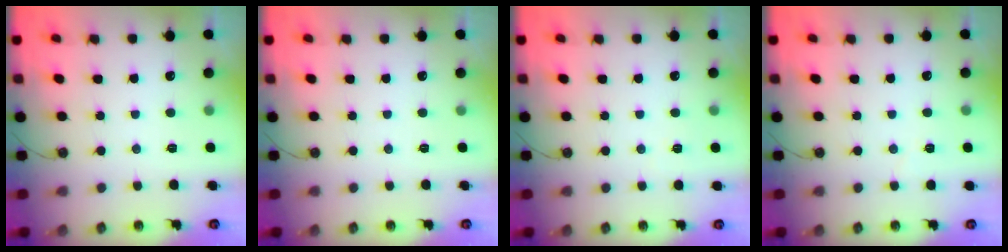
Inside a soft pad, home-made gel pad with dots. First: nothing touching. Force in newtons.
{"total": 0.0}
{"total": 2.2, "press": 2.1, "slide": 0.7}
{"total": 2.6, "press": 2.2, "slide": 1.5}